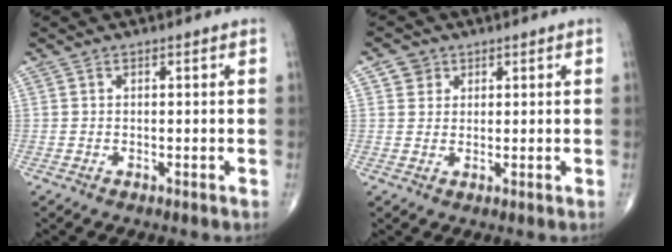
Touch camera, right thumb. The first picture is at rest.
{"total": 2.8, "force": [1.3, 2.5, 0.4], "torque": [0.013, -0.005, 0.015]}